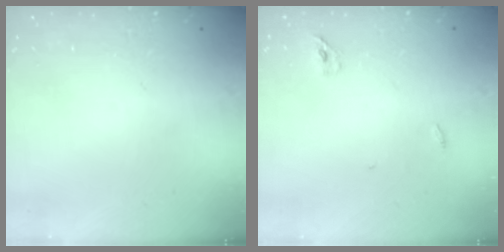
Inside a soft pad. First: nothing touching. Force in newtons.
{"total": 6.0, "press": 2.8, "slide": 5.3}